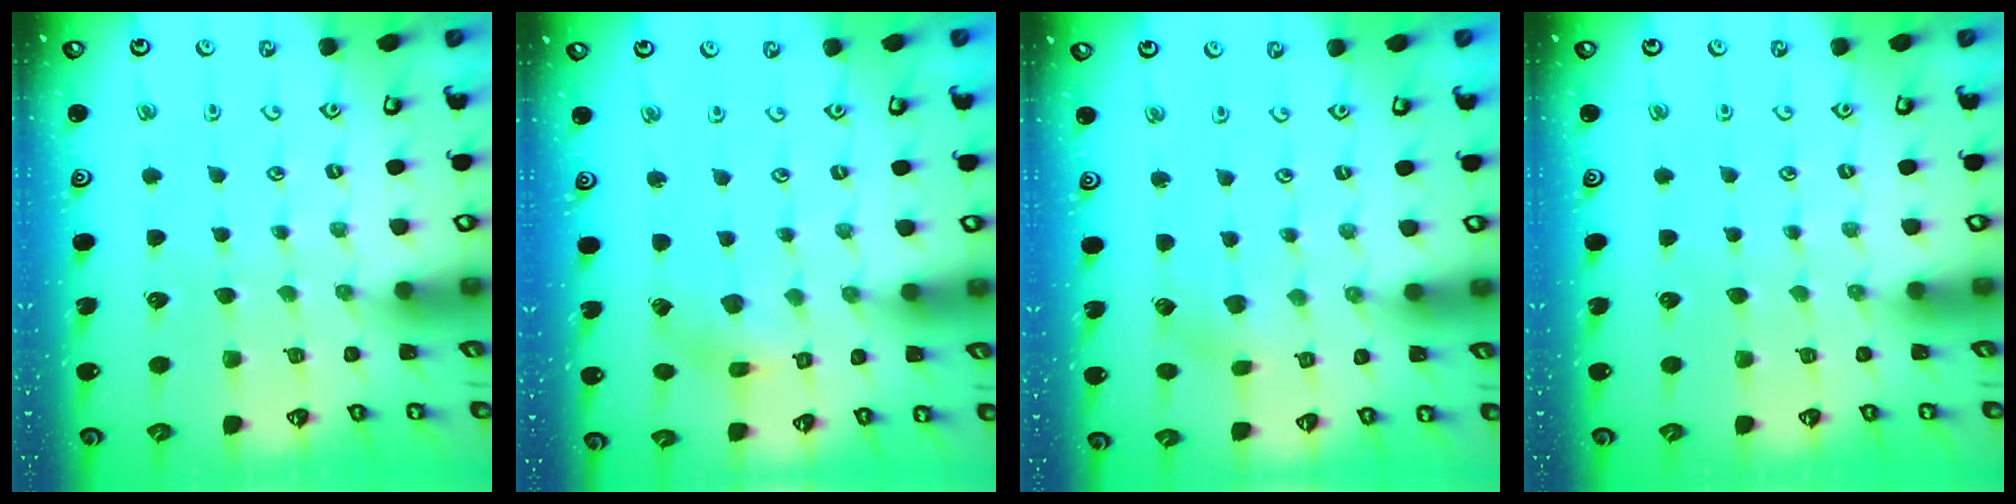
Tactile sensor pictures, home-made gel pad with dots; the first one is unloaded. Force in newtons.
{"total": 2.6, "press": 2.6, "slide": 0.3}
{"total": 2.3, "press": 2.3, "slide": 0.4}
{"total": 0.0}